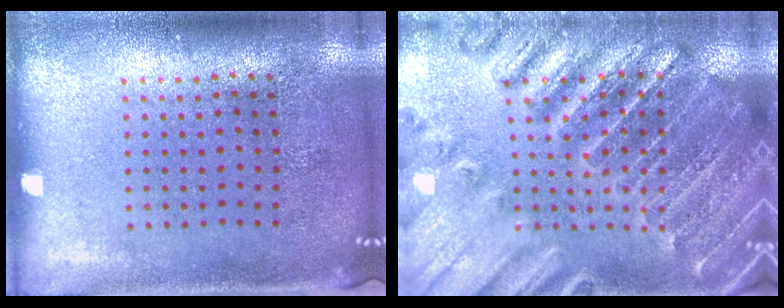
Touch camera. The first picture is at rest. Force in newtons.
{"total": 2.8, "press": 2.7, "slide": 0.3}